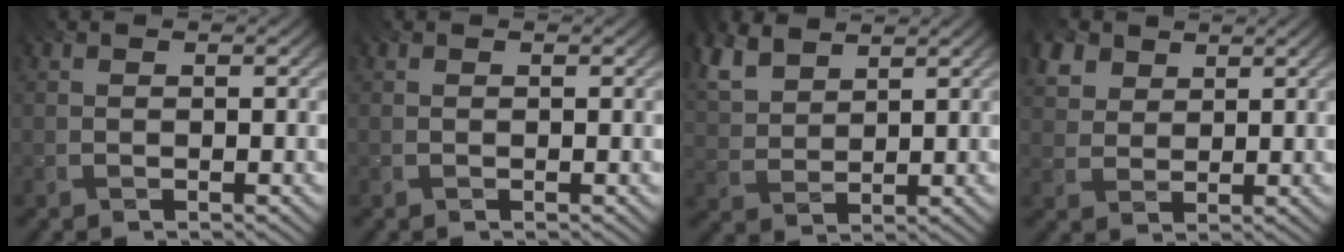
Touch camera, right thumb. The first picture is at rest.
{"total": 0.0}
{"total": 6.4, "force": [4.5, 3.0, 3.3], "torque": [-0.101, 0.008, 0.088]}
{"total": 4.8, "force": [3.0, 3.1, 2.0], "torque": [-0.068, -0.002, 0.064]}